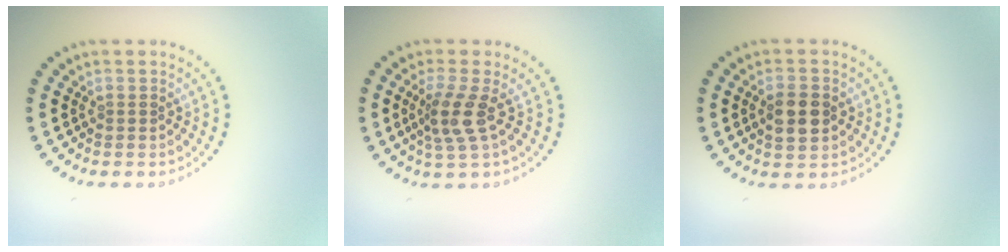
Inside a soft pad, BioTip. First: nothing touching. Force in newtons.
{"total": 2.8, "press": 2.1, "slide": 1.8}
{"total": 3.3, "press": 3.3, "slide": 0.1}